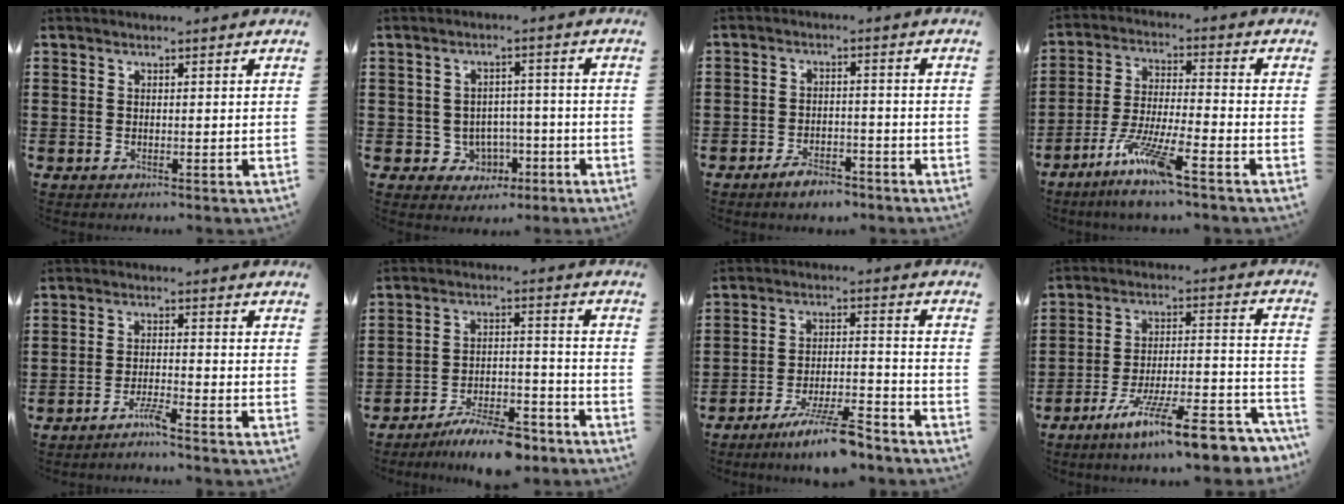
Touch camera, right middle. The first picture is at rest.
{"total": 3.6, "force": [-1.6, 3.0, 1.0], "torque": [-0.032, 0.005, -0.033]}
{"total": 3.9, "force": [-3.6, 1.1, 1.0], "torque": [-0.019, 0.009, -0.070]}
{"total": 8.8, "force": [-6.4, 0.5, 6.1], "torque": [-0.128, -0.011, -0.123]}
{"total": 2.9, "force": [-2.4, -0.1, 1.6], "torque": [-0.035, 0.002, -0.047]}
{"total": 8.5, "force": [-7.6, 1.4, 3.5], "torque": [-0.057, 0.016, -0.140]}
{"total": 8.5, "force": [-6.8, 0.8, 5.0], "torque": [-0.095, -0.001, -0.125]}
{"total": 13.3, "force": [-10.3, 1.4, 8.3], "torque": [-0.131, 0.027, -0.184]}